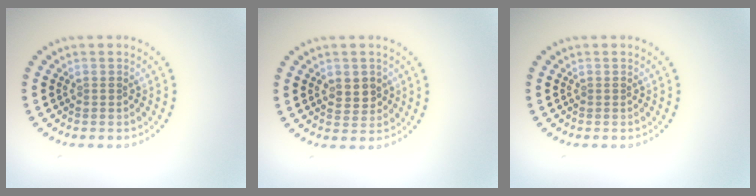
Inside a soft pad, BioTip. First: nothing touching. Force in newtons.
{"total": 2.4, "press": 2.3, "slide": 0.7}
{"total": 0.0}